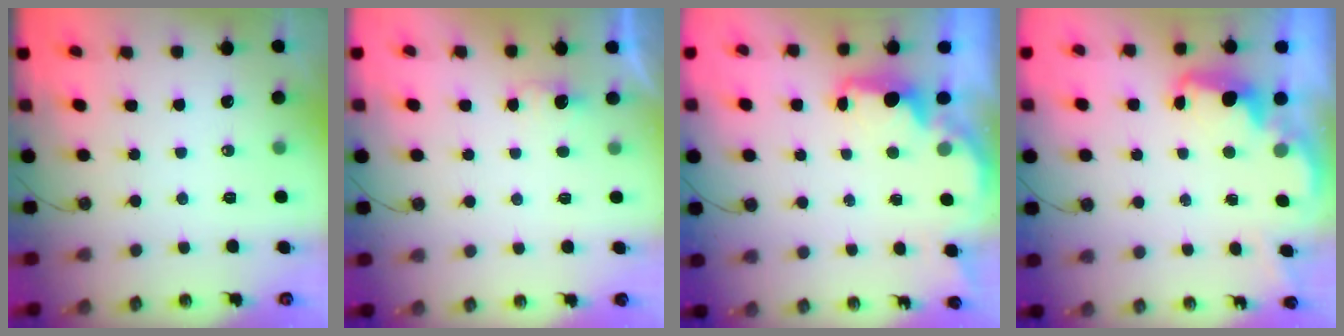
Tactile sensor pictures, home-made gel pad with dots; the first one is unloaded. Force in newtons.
{"total": 1.5, "press": 1.2, "slide": 0.8}
{"total": 2.3, "press": 2.2, "slide": 0.8}
{"total": 2.5, "press": 2.5, "slide": 0.5}